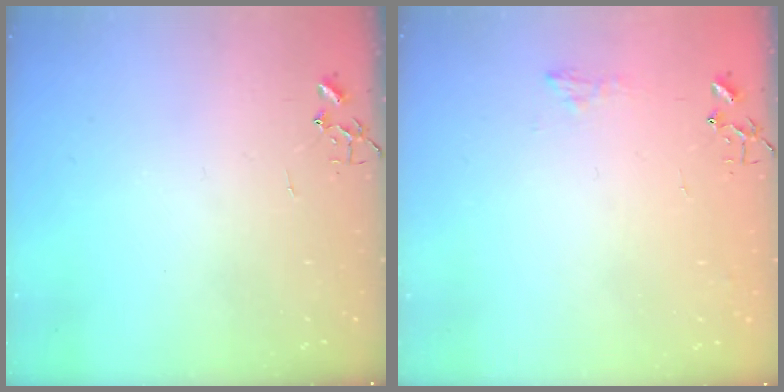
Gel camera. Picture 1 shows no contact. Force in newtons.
{"total": 6.4, "press": 6.4, "slide": 0.6}